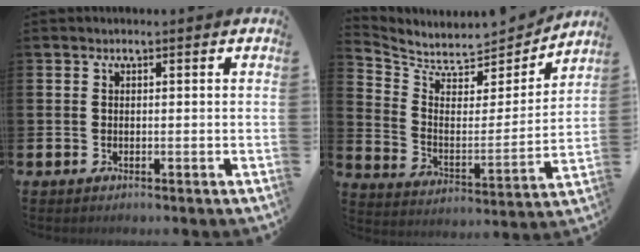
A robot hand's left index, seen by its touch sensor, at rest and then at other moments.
{"total": 6.2, "force": [5.9, 1.8, 0.5], "torque": [-0.053, -0.059, 0.098]}